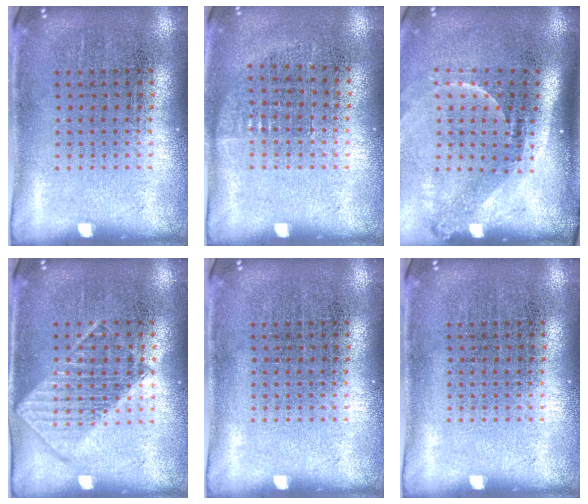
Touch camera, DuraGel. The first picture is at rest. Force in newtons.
{"total": 0.7, "press": 0.7, "slide": 0.2}
{"total": 2.2, "press": 1.5, "slide": 1.6}
{"total": 1.2, "press": 1.2, "slide": 0.2}
{"total": 0.0}
{"total": 0.0}